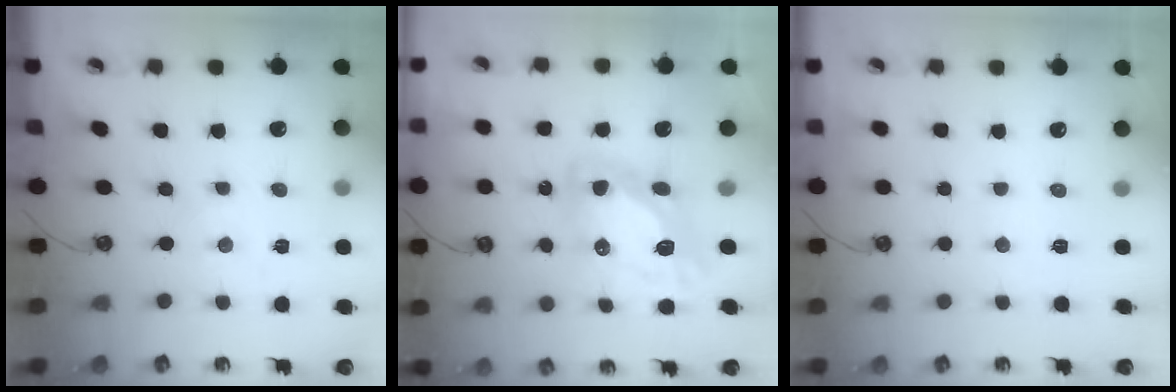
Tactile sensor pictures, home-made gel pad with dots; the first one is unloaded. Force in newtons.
{"total": 14.8, "press": 14.7, "slide": 1.6}
{"total": 4.8, "press": 4.8, "slide": 0.6}